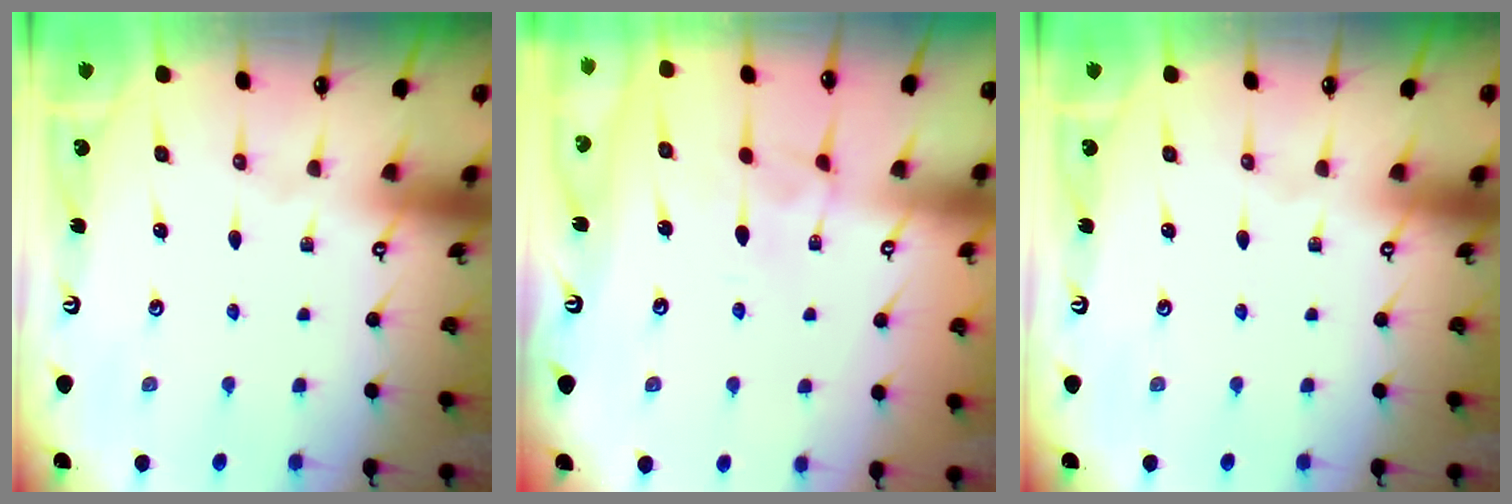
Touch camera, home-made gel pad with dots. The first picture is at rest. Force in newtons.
{"total": 3.9, "press": 3.9, "slide": 0.2}
{"total": 0.0}